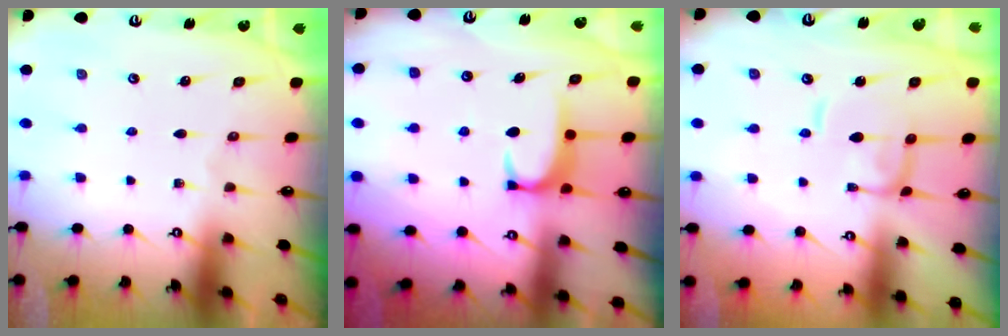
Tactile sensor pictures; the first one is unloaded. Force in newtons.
{"total": 1.9, "press": 1.8, "slide": 0.5}
{"total": 0.0}